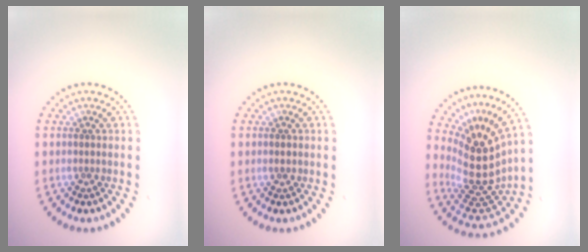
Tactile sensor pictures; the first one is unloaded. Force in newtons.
{"total": 1.0, "press": 1.0, "slide": 0.1}
{"total": 5.3, "press": 3.9, "slide": 3.6}